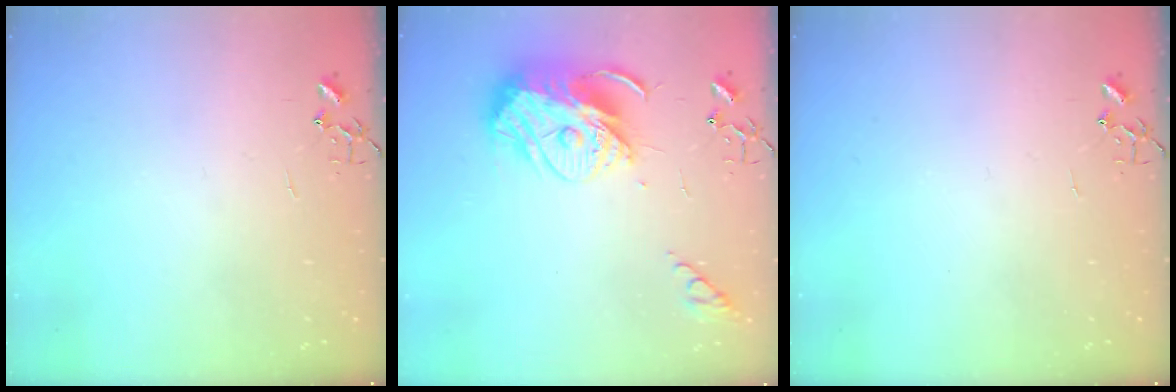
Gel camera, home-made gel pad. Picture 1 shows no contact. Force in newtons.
{"total": 15.2, "press": 15.0, "slide": 1.9}
{"total": 0.0}